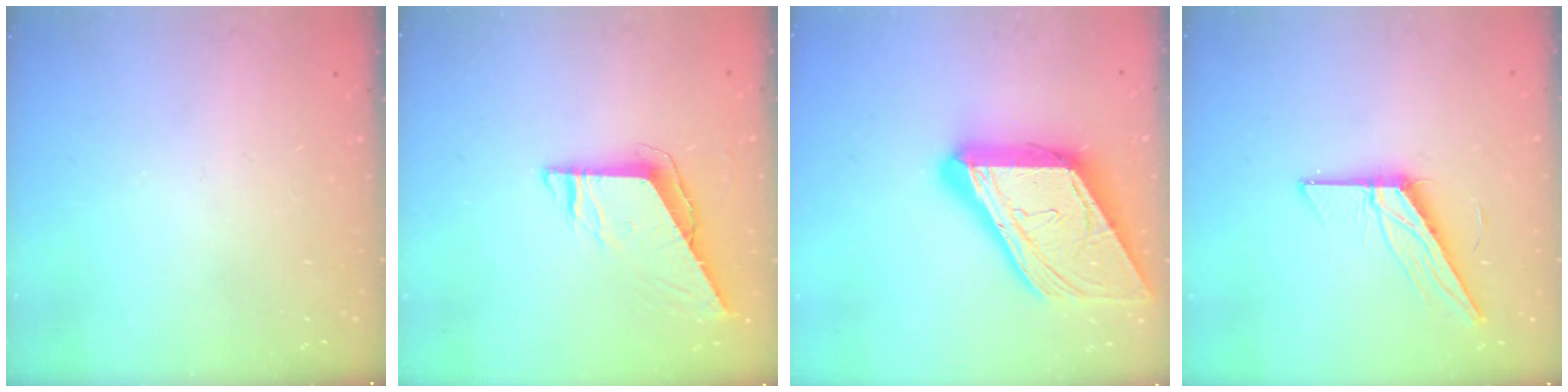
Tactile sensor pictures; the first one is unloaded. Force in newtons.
{"total": 7.2, "press": 7.2, "slide": 0.5}
{"total": 24.3, "press": 24.2, "slide": 2.6}
{"total": 11.5, "press": 11.5, "slide": 0.2}